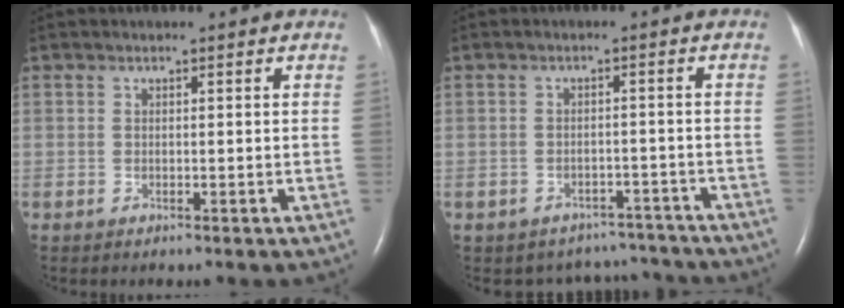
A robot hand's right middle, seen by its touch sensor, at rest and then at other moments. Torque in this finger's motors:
{"motor_torque": [0.96, -1.04, 0.08, 0.03]}